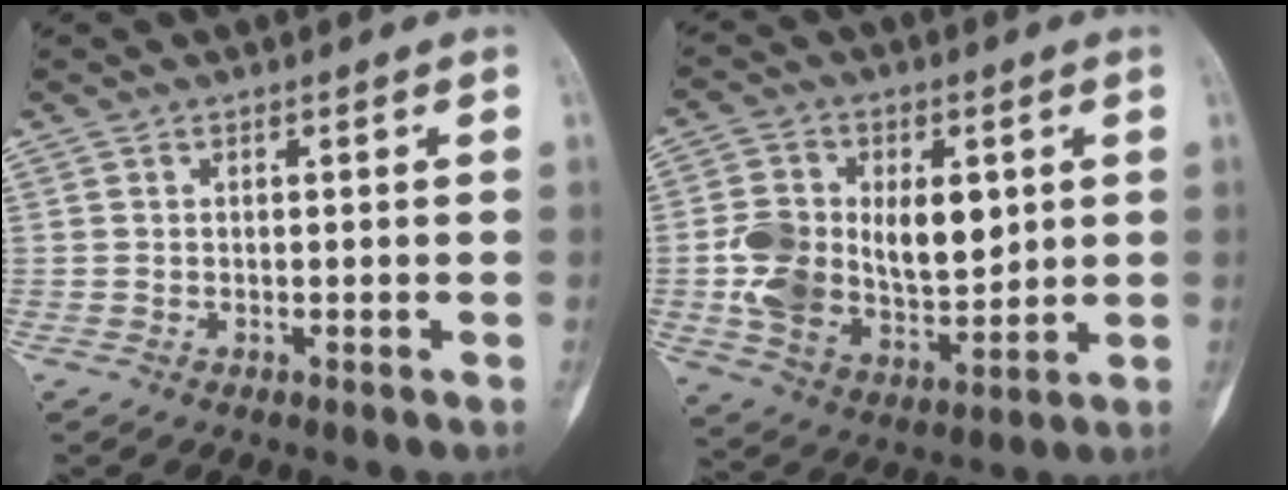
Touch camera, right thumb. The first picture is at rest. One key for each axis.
{"total": 16.9, "fx": 1.8, "fy": 11.0, "fz": 12.7, "tx": -0.196, "ty": -0.011, "tz": 0.044}